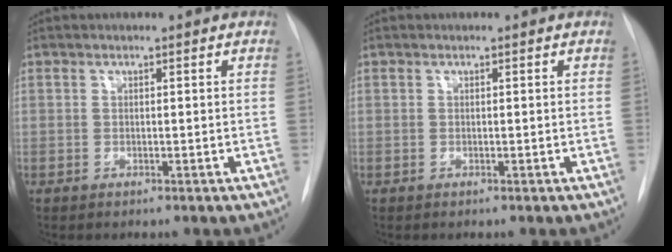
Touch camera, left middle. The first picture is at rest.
{"total": 0.0}